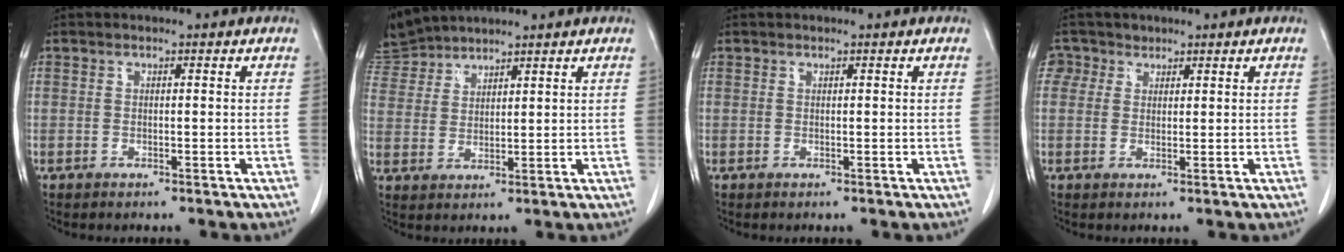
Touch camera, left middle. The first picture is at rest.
{"total": 6.1, "force": [6.0, 0.9, -0.1], "torque": [-0.009, 0.013, 0.129]}
{"total": 0.0}
{"total": 2.7, "force": [1.6, 2.1, -0.3], "torque": [0.012, 0.011, 0.026]}